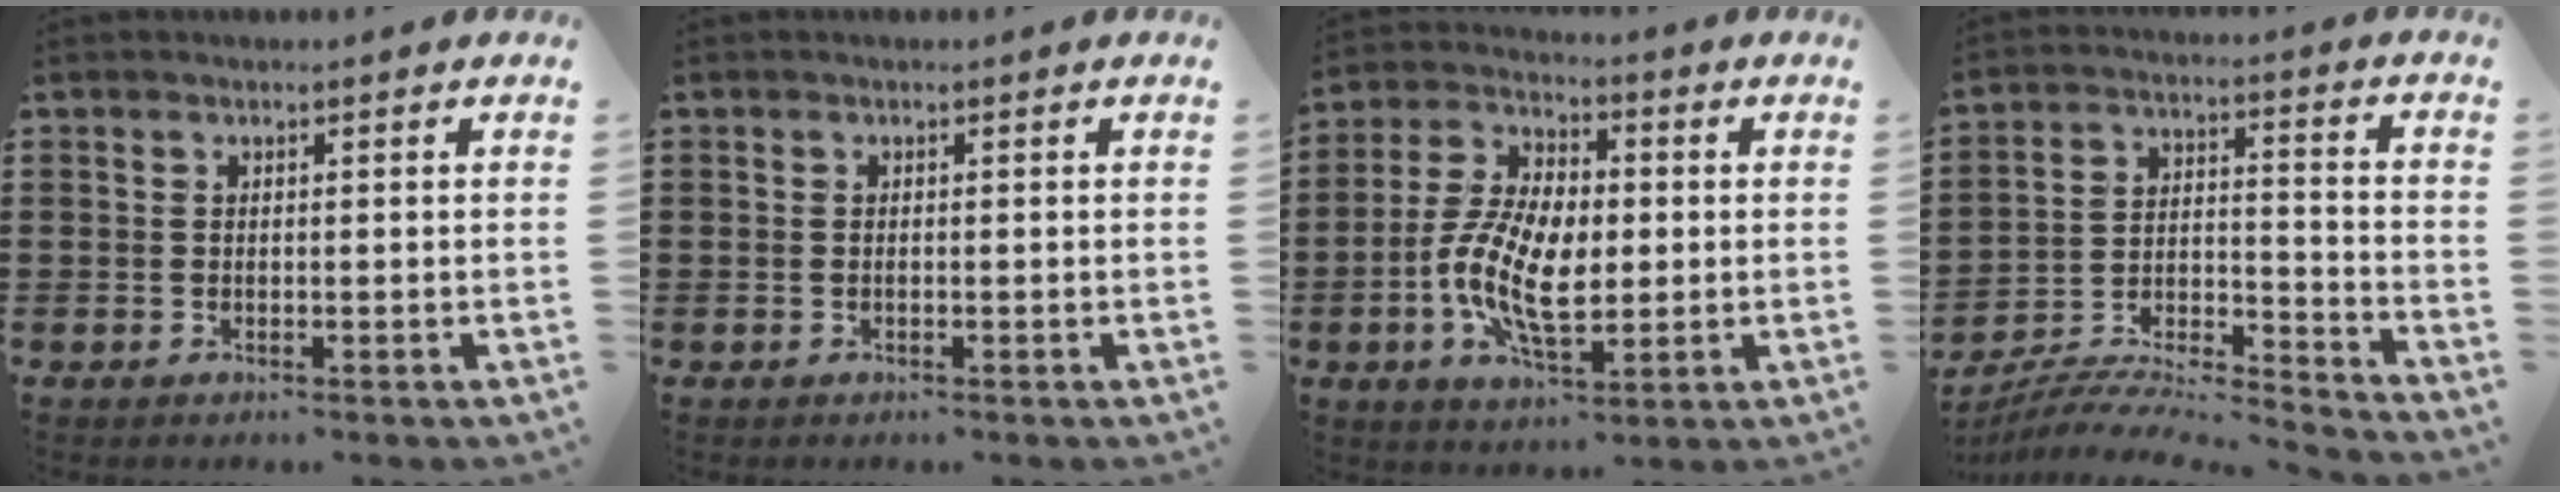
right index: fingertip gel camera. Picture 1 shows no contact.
{"total": 0.0}
{"total": 11.1, "force": [-1.6, 5.6, 9.4], "torque": [-0.215, -0.002, -0.033]}
{"total": 7.4, "force": [-7.0, 0.8, 2.0], "torque": [-0.036, -0.002, -0.142]}